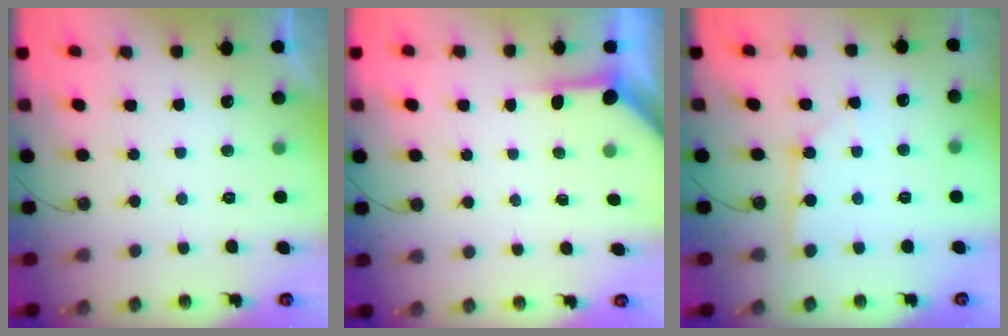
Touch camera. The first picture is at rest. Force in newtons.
{"total": 3.7, "press": 3.7, "slide": 0.4}
{"total": 2.0, "press": 2.0, "slide": 0.3}